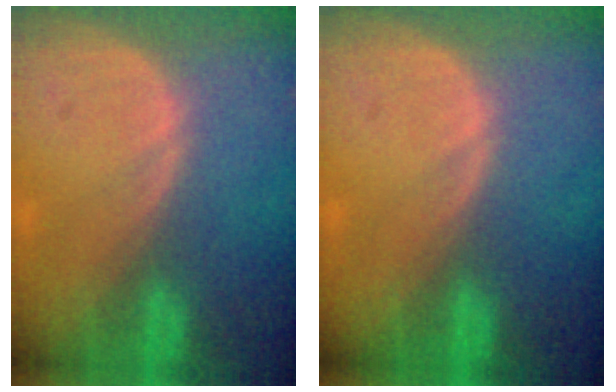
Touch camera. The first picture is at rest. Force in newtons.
{"total": 0.0}